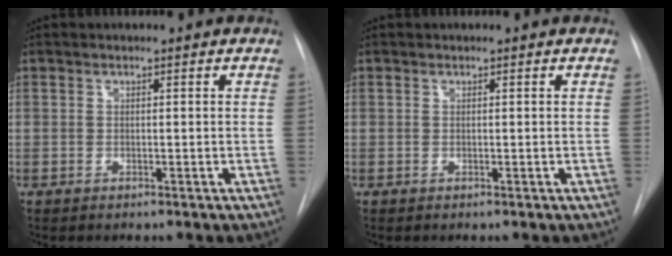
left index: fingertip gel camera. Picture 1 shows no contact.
{"total": 0.0}